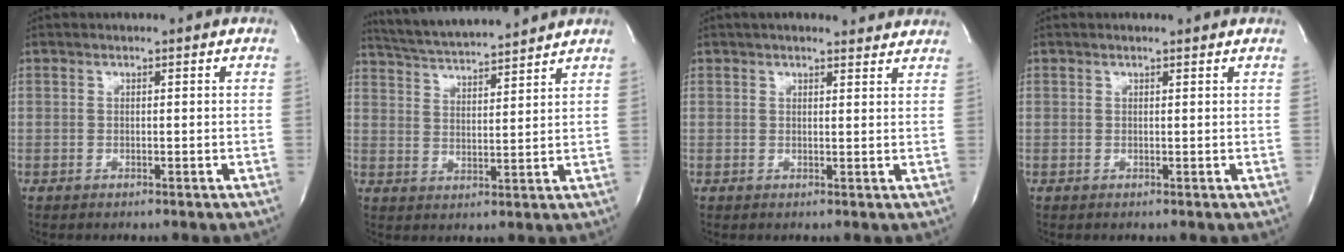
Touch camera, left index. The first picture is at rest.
{"total": 12.4, "force": [11.6, 0.2, 4.3], "torque": [-0.086, 0.018, 0.188]}
{"total": 8.8, "force": [8.0, 2.0, 3.1], "torque": [-0.037, 0.018, 0.088]}
{"total": 1.0, "force": [1.0, 0.0, 0.3], "torque": [-0.011, 0.005, 0.013]}